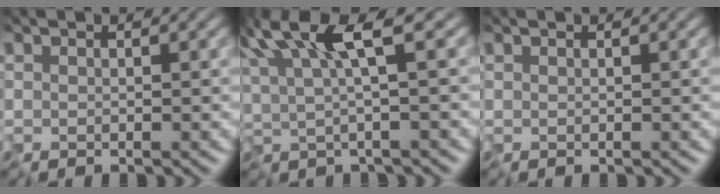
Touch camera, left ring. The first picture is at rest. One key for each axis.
{"total": 7.7, "fx": 3.0, "fy": 2.2, "fz": 6.8, "tx": -0.147, "ty": 0.010, "tz": 0.058}
{"total": 0.0}